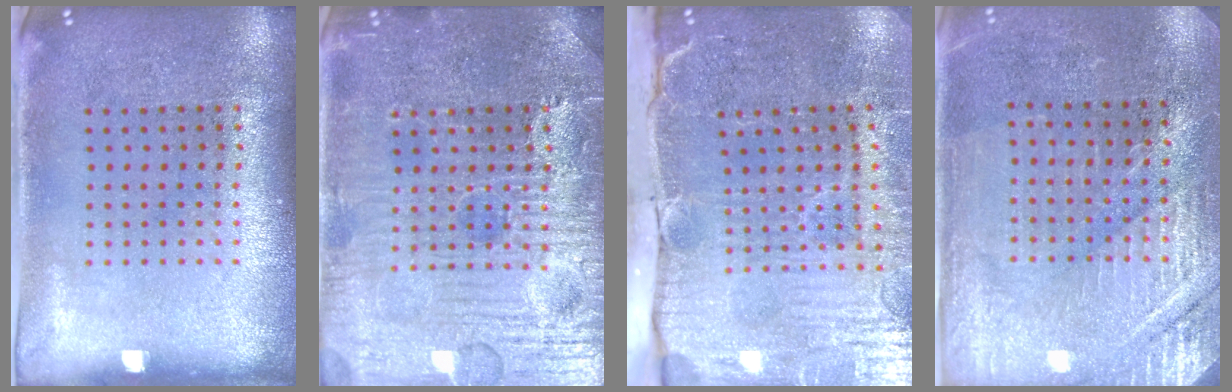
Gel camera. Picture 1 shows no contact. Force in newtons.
{"total": 4.7, "press": 4.6, "slide": 0.4}
{"total": 5.2, "press": 4.4, "slide": 2.7}
{"total": 3.0, "press": 3.0, "slide": 0.3}